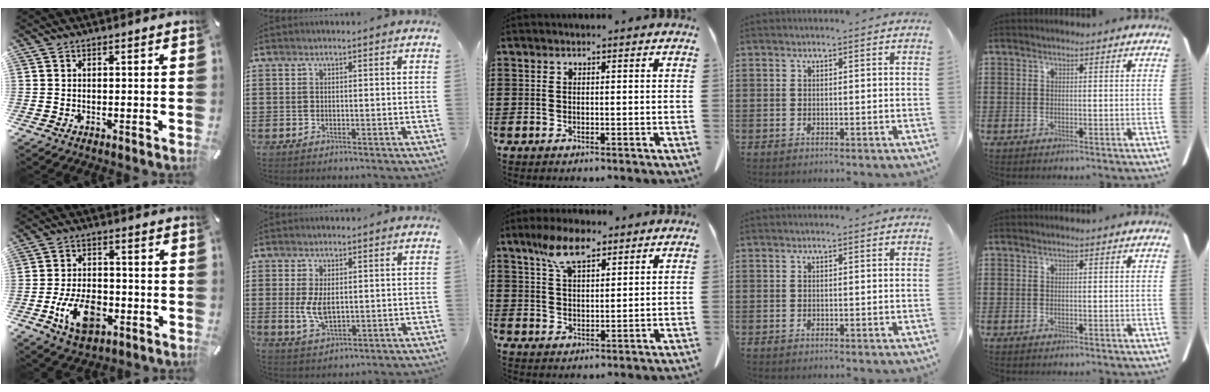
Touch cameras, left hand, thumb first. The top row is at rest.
{"thumb": {"total": 11.8, "force": [-4.3, 7.3, 8.2], "torque": [-0.162, 0.009, -0.074]}, "index": {"total": 4.7, "force": [0.1, 2.4, 4.1], "torque": [-0.092, 0.001, -0.002]}, "middle": {"total": 7.6, "force": [5.1, 2.9, 4.9], "torque": [-0.110, 0.001, 0.093]}}